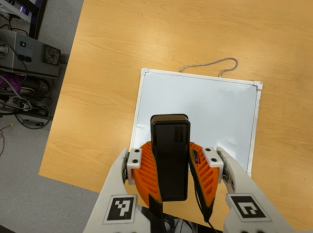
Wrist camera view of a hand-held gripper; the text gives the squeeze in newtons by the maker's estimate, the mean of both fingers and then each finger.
{"total": 10.2, "left": 8.6, "right": 11.8}